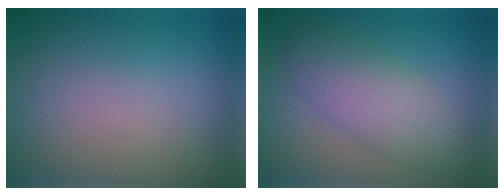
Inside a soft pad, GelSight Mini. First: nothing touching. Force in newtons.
{"total": 4.4, "press": 4.4, "slide": 0.1}